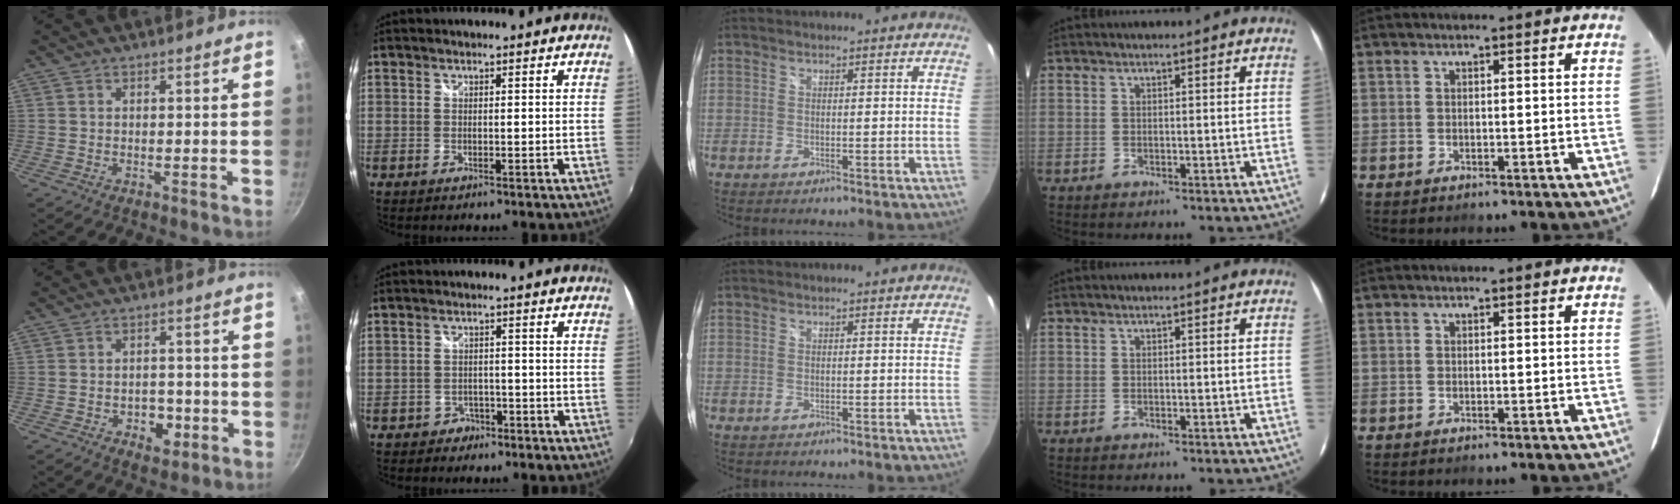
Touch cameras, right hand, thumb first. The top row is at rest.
{"thumb": {"total": 5.5, "force": [-1.9, 3.8, 3.4], "torque": [-0.027, 0.009, -0.025]}, "index": {"total": 3.4, "force": [-2.1, 2.7, 0.2], "torque": [-0.011, 0.009, -0.031]}}